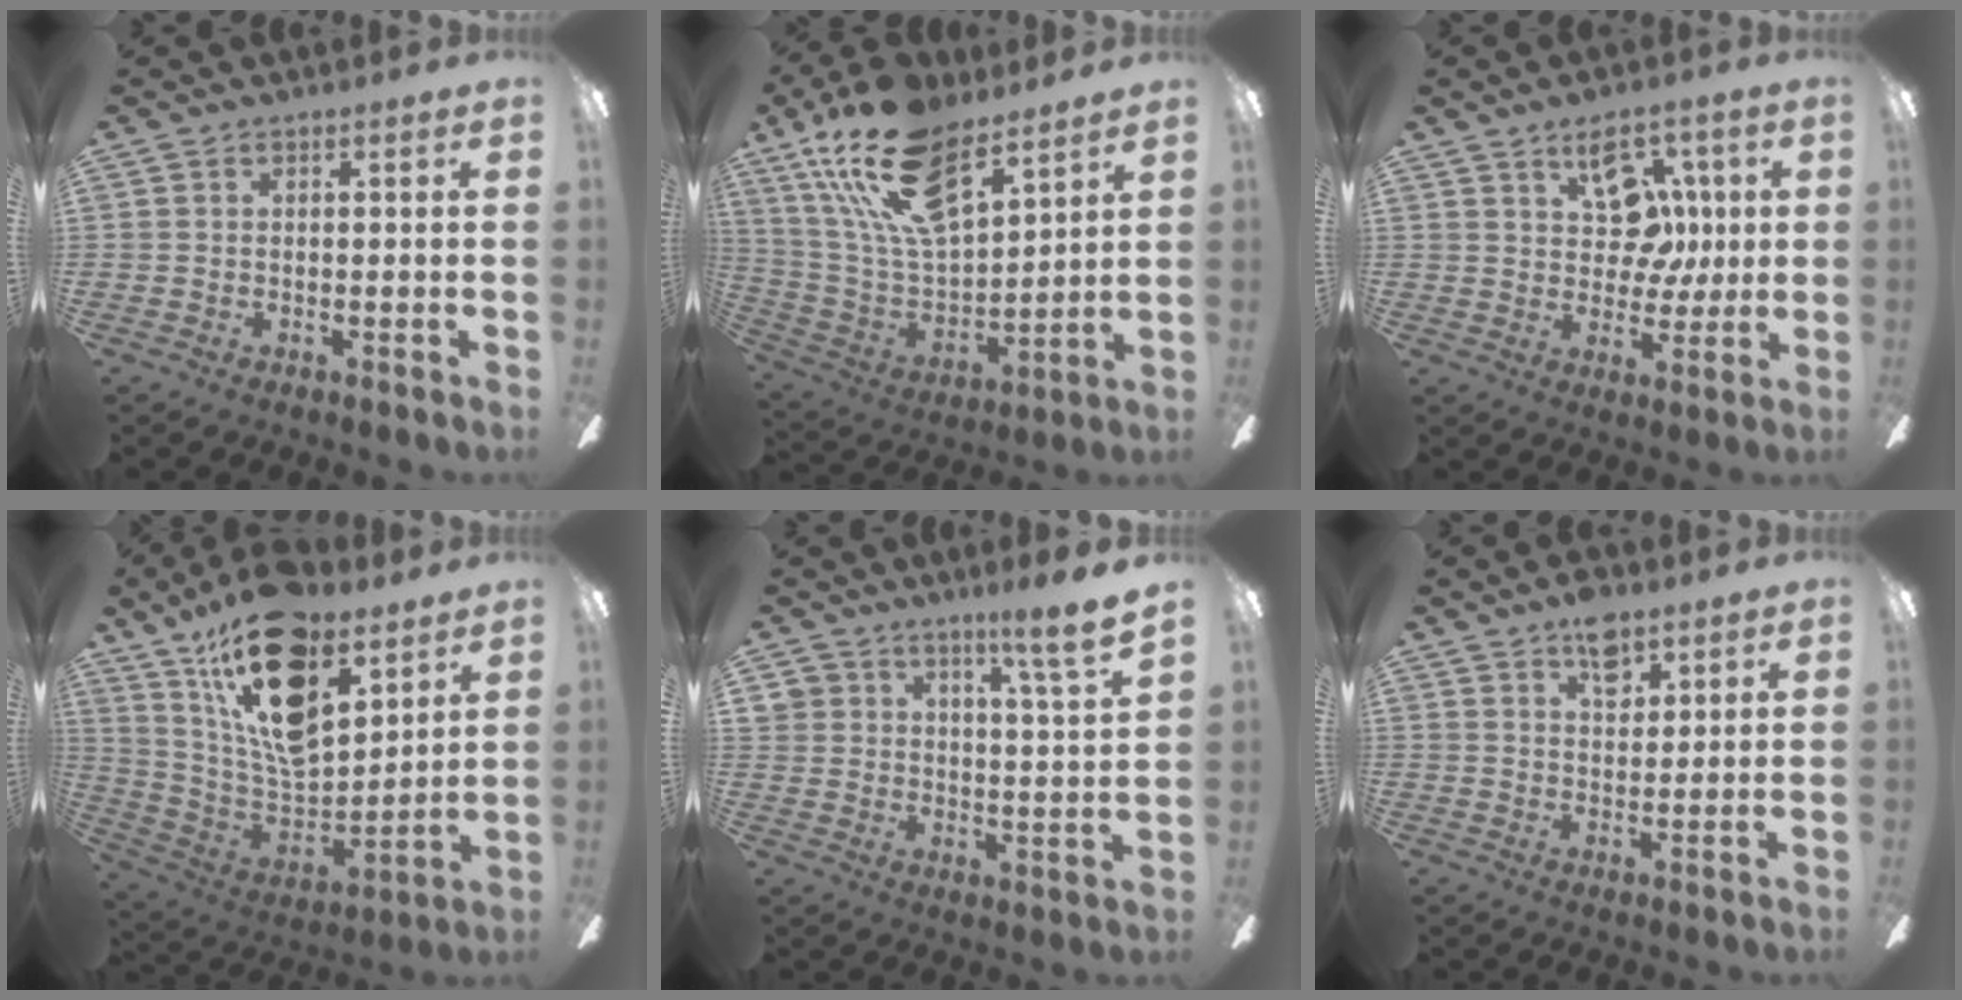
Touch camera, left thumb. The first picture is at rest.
{"total": 22.0, "force": [14.4, 9.6, 13.7], "torque": [-0.278, -0.080, 0.254]}
{"total": 12.7, "force": [5.0, 9.0, 7.4], "torque": [-0.089, -0.010, 0.091]}
{"total": 22.4, "force": [14.0, 10.4, 14.1], "torque": [-0.262, -0.082, 0.241]}
{"total": 9.3, "force": [7.9, 2.0, 4.5], "torque": [-0.070, -0.050, 0.139]}
{"total": 7.2, "force": [4.6, 4.0, 3.9], "torque": [-0.048, -0.015, 0.078]}